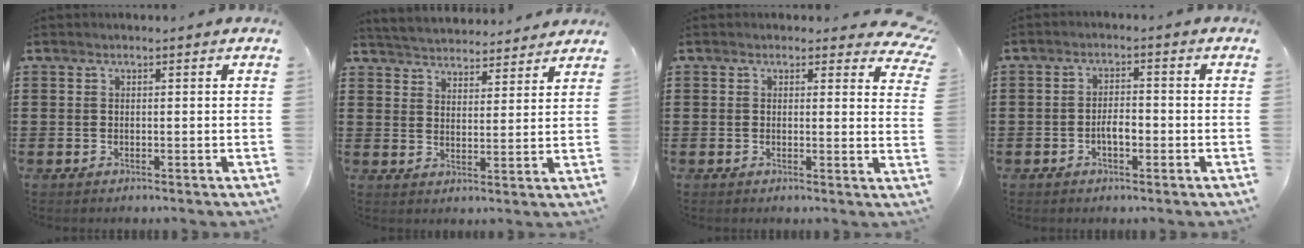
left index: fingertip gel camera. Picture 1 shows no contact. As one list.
[{"total": 4.1, "force": [4.1, 0.3, -0.2], "torque": [-0.017, -0.024, 0.071]}, {"total": 2.1, "force": [1.7, 1.0, 0.8], "torque": [-0.008, -0.004, 0.027]}, {"total": 3.1, "force": [-1.1, 1.3, 2.7], "torque": [-0.049, 0.007, -0.020]}]